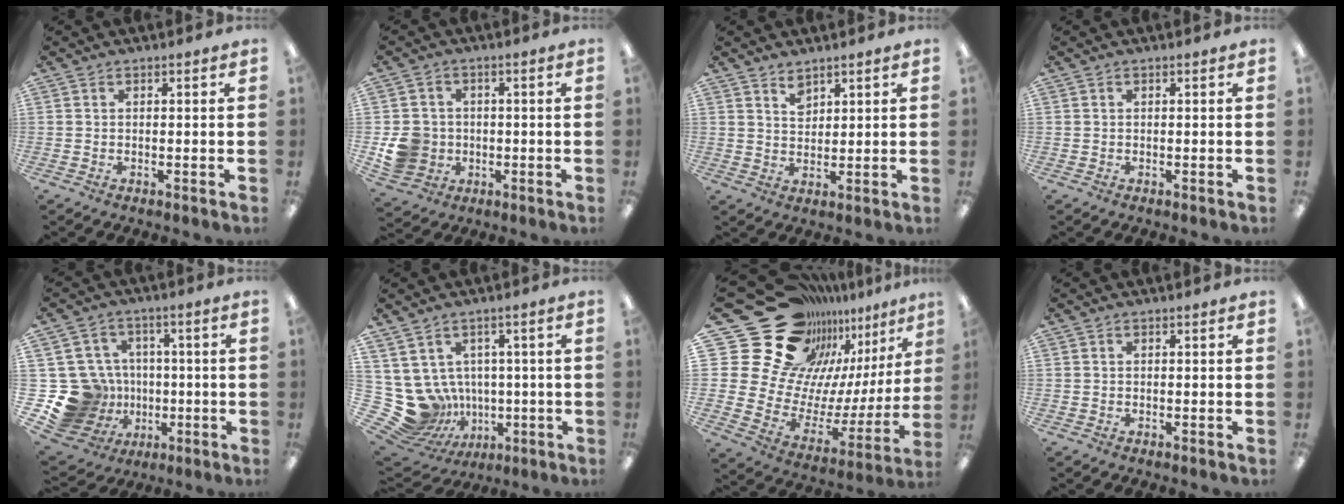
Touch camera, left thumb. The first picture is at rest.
{"total": 8.1, "force": [-1.3, 7.6, 2.5], "torque": [-0.059, 0.014, -0.017]}
{"total": 3.8, "force": [3.0, 2.1, 1.0], "torque": [-0.010, -0.014, 0.055]}
{"total": 0.0}
{"total": 17.7, "force": [-3.0, 16.2, 6.5], "torque": [-0.152, 0.006, -0.019]}
{"total": 11.7, "force": [-0.4, 11.0, 3.9], "torque": [-0.134, -0.013, 0.014]}
{"total": 26.2, "force": [19.3, 15.2, 9.2], "torque": [-0.166, -0.163, 0.389]}
{"total": 0.0}